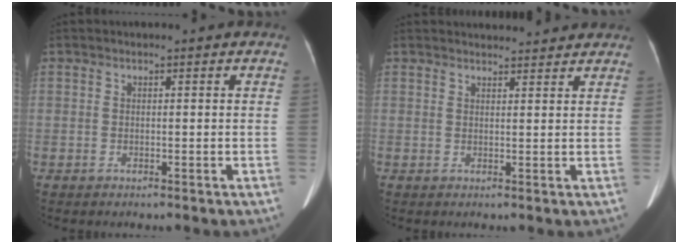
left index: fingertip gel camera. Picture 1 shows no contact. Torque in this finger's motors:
{"motor_torque": [0.31, -0.56, -0.01, -0.01]}